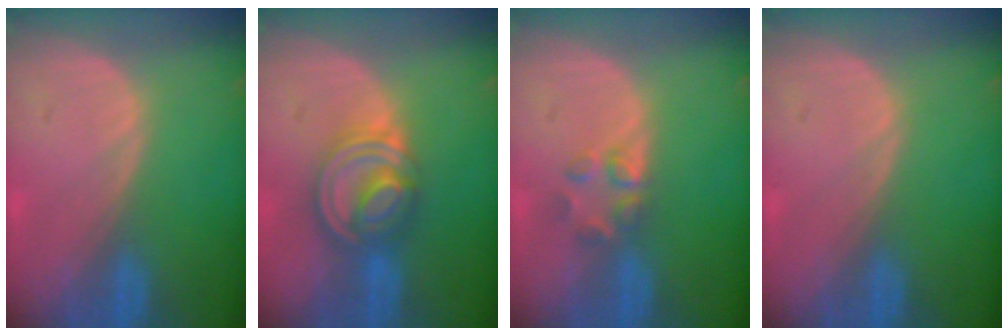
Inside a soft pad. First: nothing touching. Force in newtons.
{"total": 8.1, "press": 6.9, "slide": 4.3}
{"total": 2.9, "press": 2.9, "slide": 0.3}
{"total": 0.0}